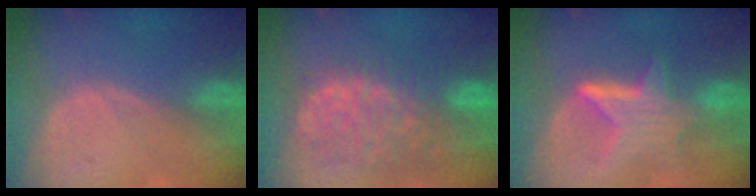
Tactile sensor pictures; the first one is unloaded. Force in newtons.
{"total": 13.1, "press": 10.9, "slide": 7.3}
{"total": 6.3, "press": 6.3, "slide": 0.5}